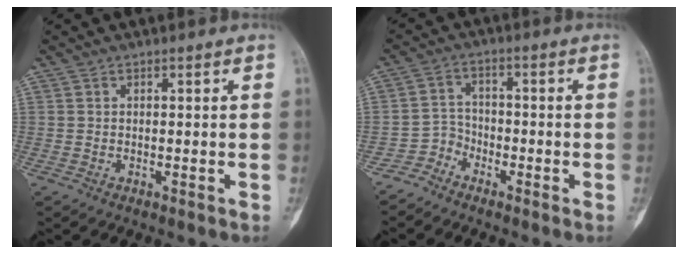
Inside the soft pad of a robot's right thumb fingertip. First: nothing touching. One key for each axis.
{"total": 3.8, "fx": -3.0, "fy": 2.2, "fz": -0.7, "tx": 0.036, "ty": 0.024, "tz": -0.070}